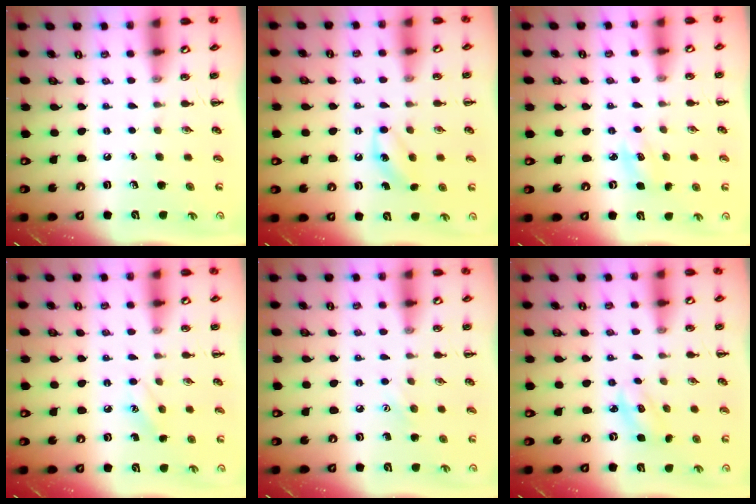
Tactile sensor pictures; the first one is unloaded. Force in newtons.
{"total": 6.5, "press": 6.2, "slide": 1.9}
{"total": 4.0, "press": 3.8, "slide": 1.2}
{"total": 8.4, "press": 8.1, "slide": 2.3}
{"total": 5.4, "press": 5.3, "slide": 1.3}
{"total": 2.6, "press": 2.5, "slide": 0.6}